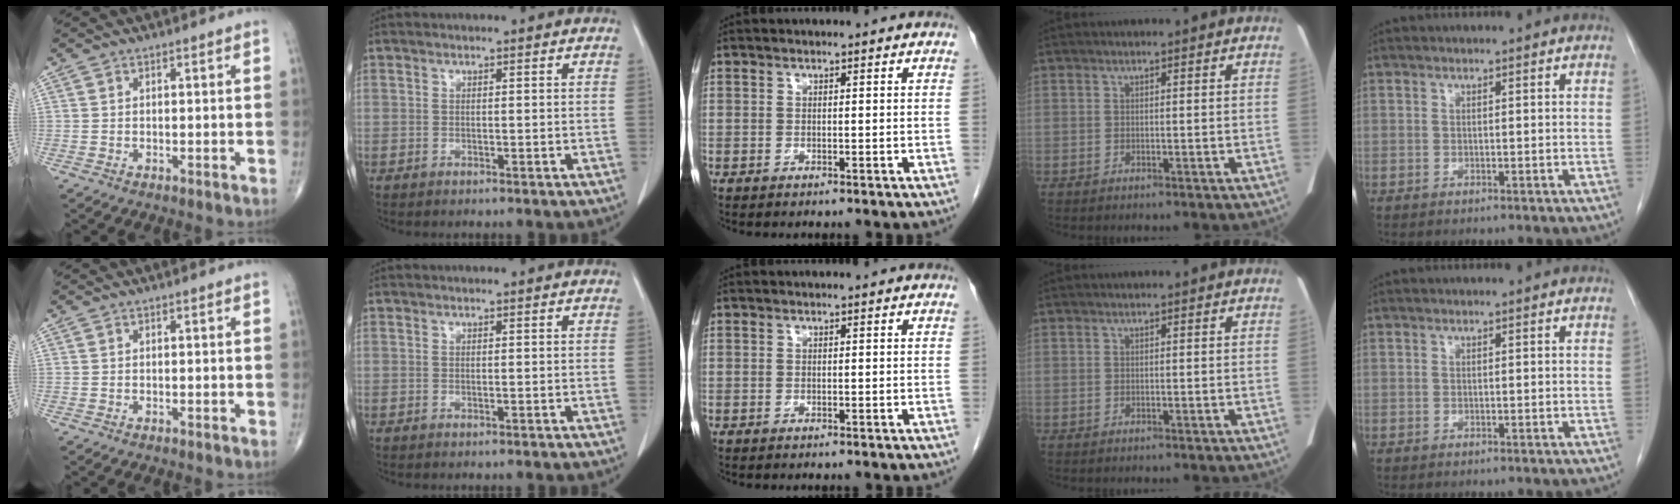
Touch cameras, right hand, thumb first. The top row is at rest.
{}